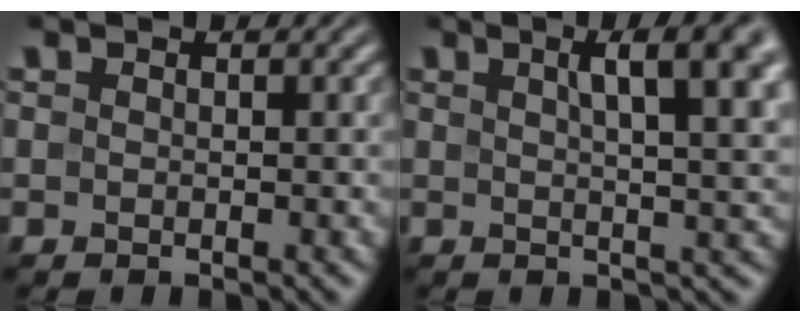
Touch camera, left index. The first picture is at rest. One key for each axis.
{"total": 8.3, "fx": 3.0, "fy": 2.5, "fz": 7.3, "tx": -0.065, "ty": 0.020, "tz": 0.037}